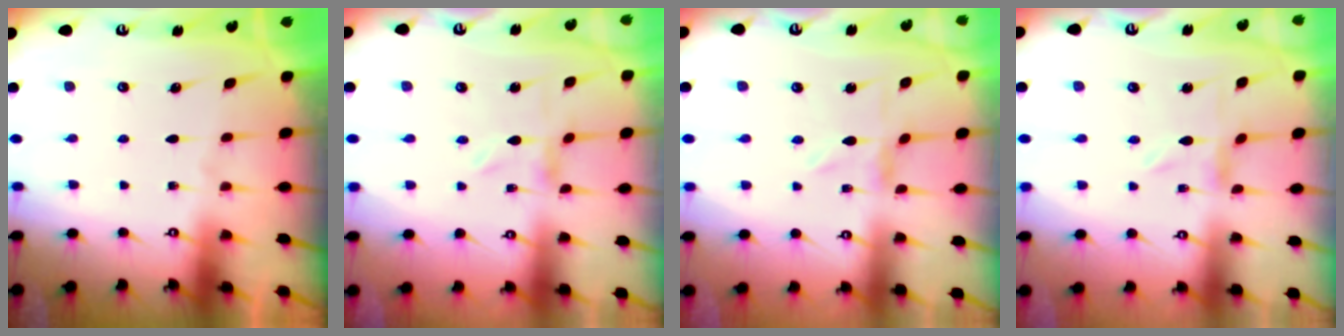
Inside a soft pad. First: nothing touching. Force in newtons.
{"total": 0.0}
{"total": 0.0}
{"total": 0.0}